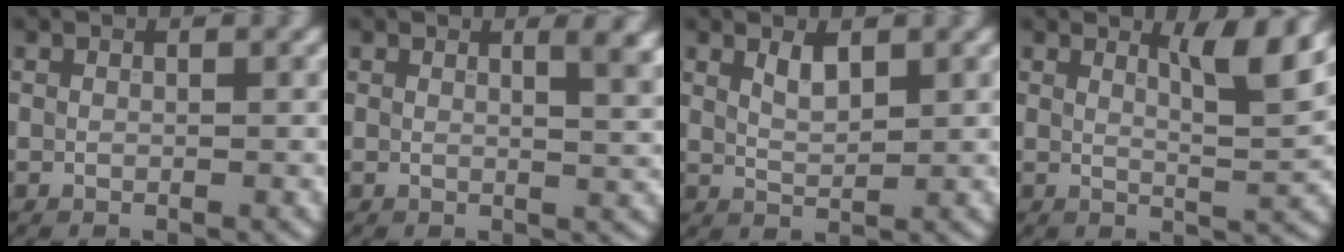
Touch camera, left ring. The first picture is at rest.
{"total": 3.2, "force": [1.6, 1.1, 2.5], "torque": [-0.012, 0.003, 0.019]}
{"total": 1.9, "force": [1.2, 0.7, 1.4], "torque": [-0.029, -0.002, 0.025]}
{"total": 4.2, "force": [2.3, 0.8, 3.4], "torque": [-0.044, -0.005, 0.036]}